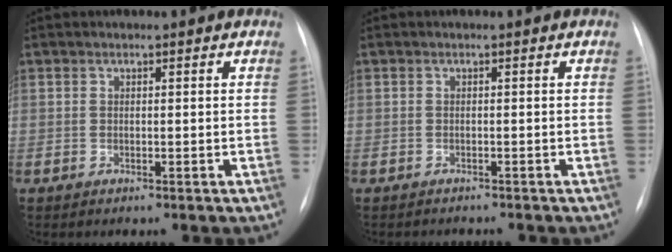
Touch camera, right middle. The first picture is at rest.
{"total": 2.5, "force": [-2.3, 0.5, 0.5], "torque": [-0.004, -0.007, -0.024]}